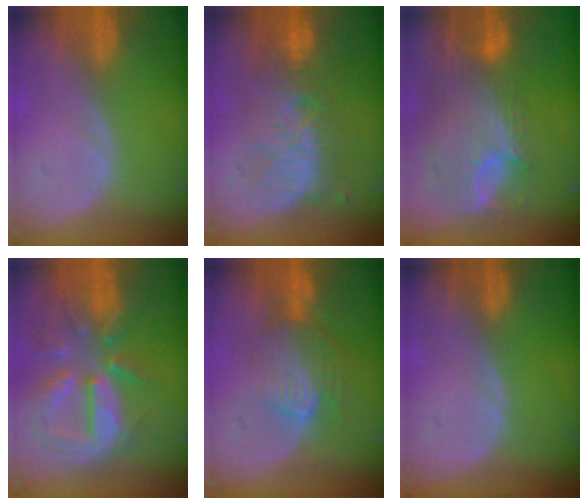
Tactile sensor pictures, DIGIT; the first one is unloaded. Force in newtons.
{"total": 8.5, "press": 8.4, "slide": 1.3}
{"total": 12.1, "press": 10.2, "slide": 6.4}
{"total": 10.8, "press": 9.5, "slide": 5.2}
{"total": 7.9, "press": 7.3, "slide": 3.0}
{"total": 0.0}